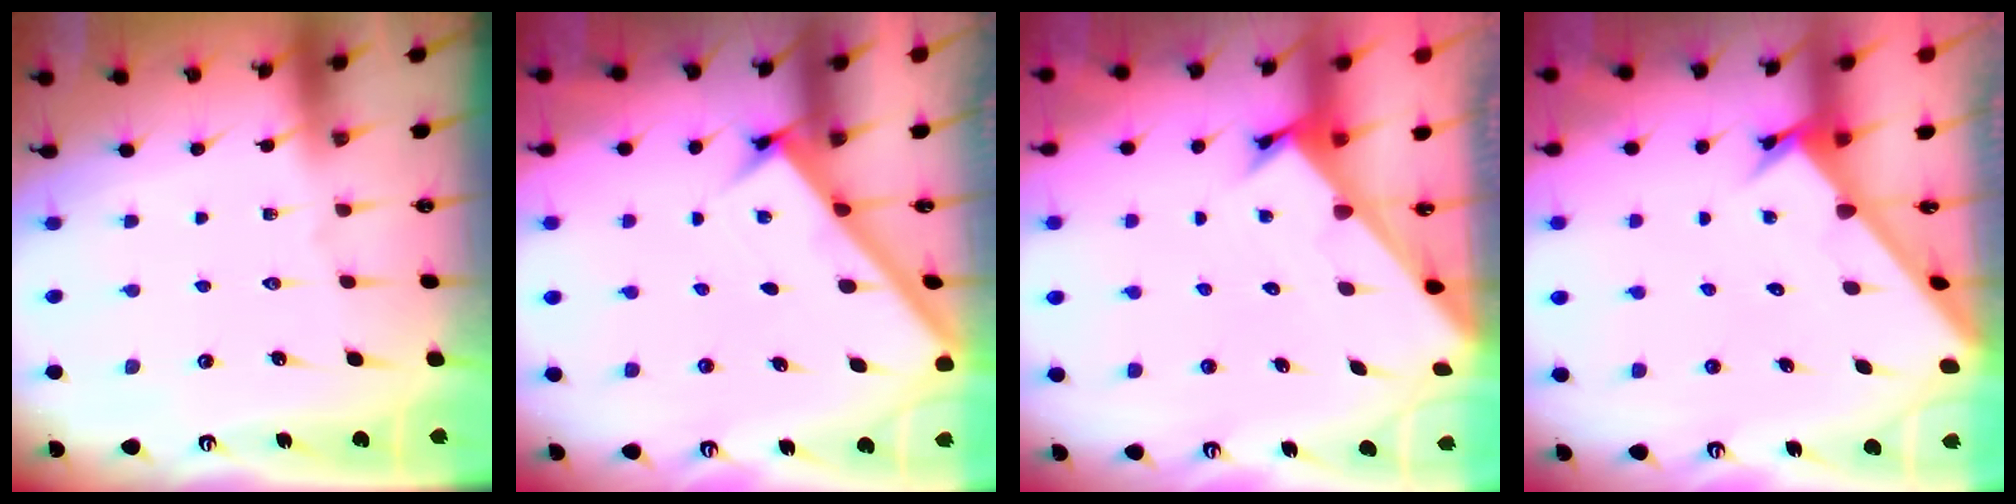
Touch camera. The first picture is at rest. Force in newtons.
{"total": 2.8, "press": 2.8, "slide": 0.4}
{"total": 2.4, "press": 2.4, "slide": 0.2}
{"total": 2.6, "press": 2.5, "slide": 0.3}